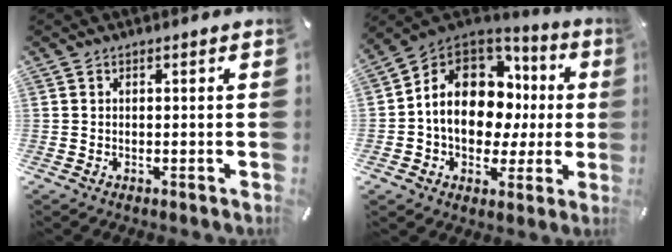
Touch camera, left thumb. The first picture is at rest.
{"total": 15.0, "force": [1.0, 11.7, 9.4], "torque": [-0.172, -0.009, 0.019]}